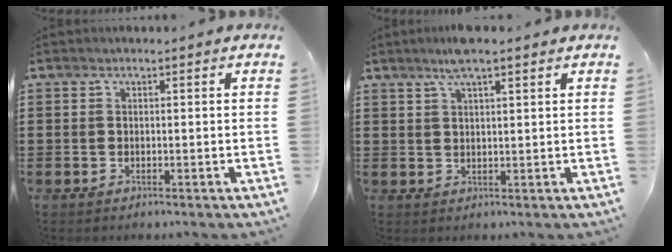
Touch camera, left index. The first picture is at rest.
{"total": 4.1, "force": [2.9, 0.4, 2.9], "torque": [-0.061, 0.002, 0.051]}